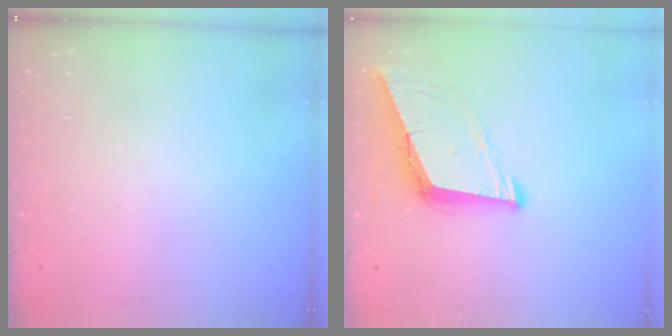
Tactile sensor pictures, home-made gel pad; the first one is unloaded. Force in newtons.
{"total": 8.9, "press": 8.1, "slide": 3.6}